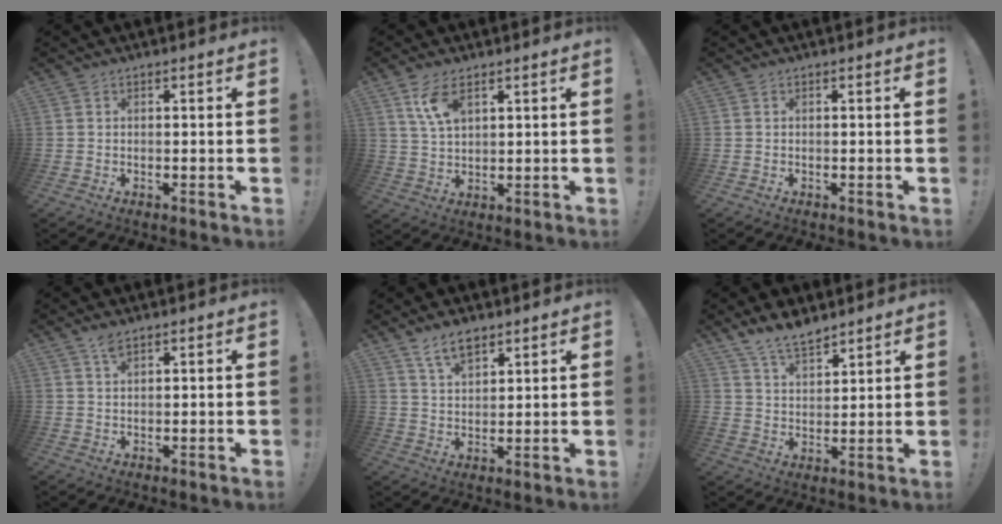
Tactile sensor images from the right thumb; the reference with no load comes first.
{"total": 7.8, "force": [4.2, 3.9, 5.4], "torque": [-0.095, -0.013, 0.078]}
{"total": 0.0}
{"total": 2.7, "force": [2.0, 0.9, 1.5], "torque": [-0.018, -0.009, 0.032]}
{"total": 7.4, "force": [5.4, 3.4, 3.8], "torque": [-0.073, -0.020, 0.101]}
{"total": 8.9, "force": [7.3, 3.7, 3.3], "torque": [-0.063, -0.044, 0.141]}